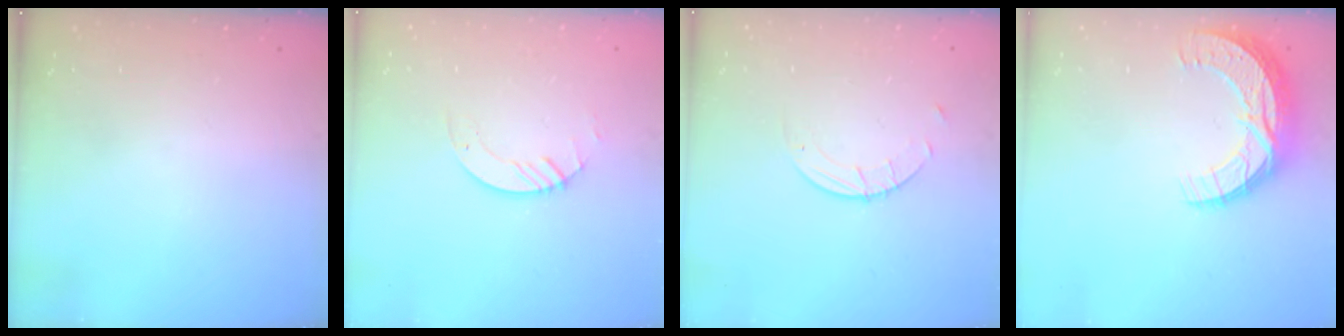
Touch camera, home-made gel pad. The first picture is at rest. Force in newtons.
{"total": 2.8, "press": 2.8, "slide": 0.3}
{"total": 3.8, "press": 3.8, "slide": 0.3}
{"total": 12.5, "press": 12.5, "slide": 0.7}